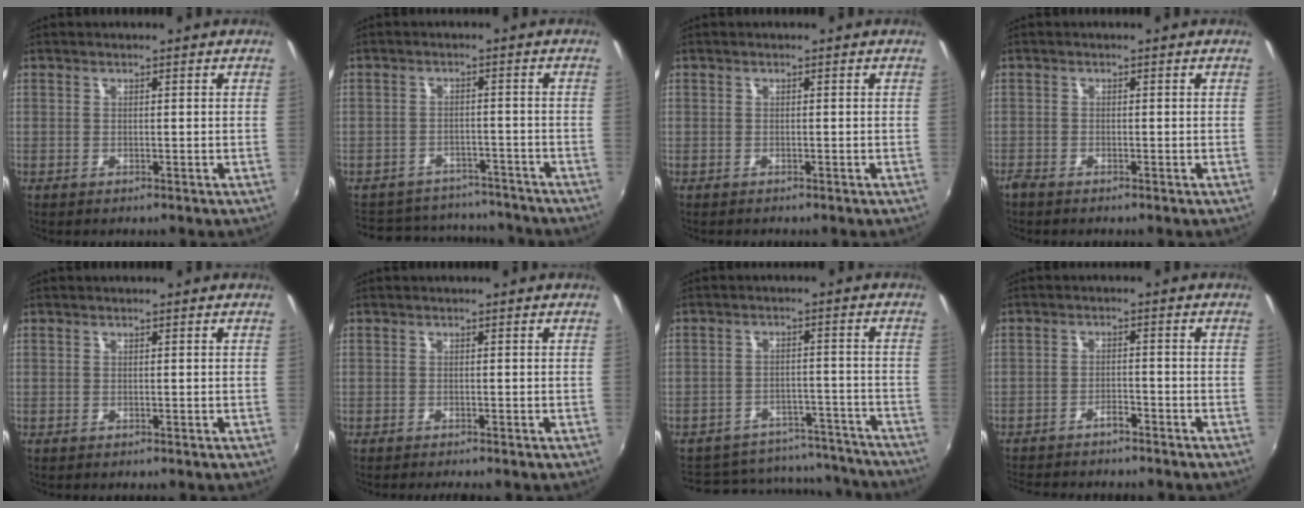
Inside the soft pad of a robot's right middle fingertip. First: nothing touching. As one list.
[{"total": 13.3, "force": [-11.2, 6.3, 3.5], "torque": [-0.089, 0.040, -0.141]}, {"total": 0.0}, {"total": 1.2, "force": [-1.1, 0.1, 0.5], "torque": [-0.011, -0.006, -0.024]}, {"total": 0.0}, {"total": 1.1, "force": [-1.1, -0.1, 0.4], "torque": [-0.006, -0.009, -0.018]}, {"total": 18.2, "force": [-15.6, 7.9, 5.2], "torque": [-0.113, 0.048, -0.175]}, {"total": 6.5, "force": [-5.9, 1.4, 2.4], "torque": [-0.063, -0.002, -0.091]}]